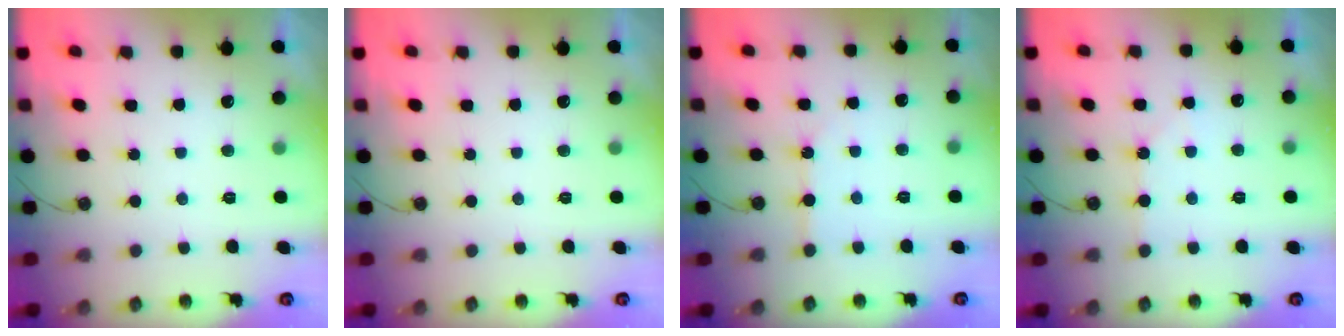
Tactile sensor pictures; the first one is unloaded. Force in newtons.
{"total": 0.0}
{"total": 3.5, "press": 3.5, "slide": 0.5}
{"total": 5.1, "press": 5.0, "slide": 0.8}